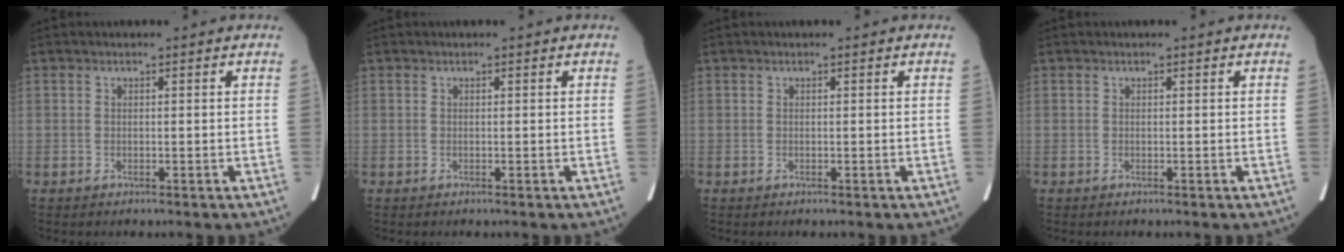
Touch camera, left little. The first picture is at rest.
{"total": 0.0}
{"total": 0.0}
{"total": 0.0}